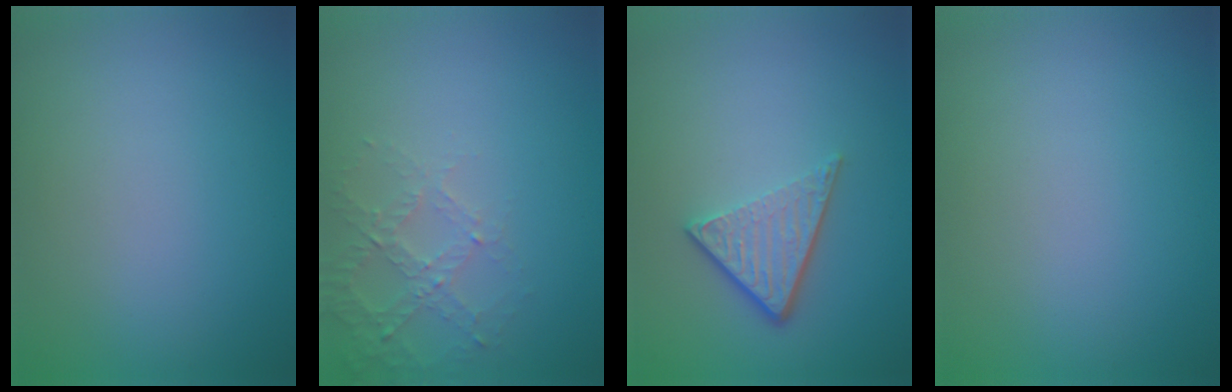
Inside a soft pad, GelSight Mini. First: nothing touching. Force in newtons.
{"total": 2.6, "press": 2.5, "slide": 0.8}
{"total": 3.9, "press": 2.7, "slide": 2.9}
{"total": 0.0}